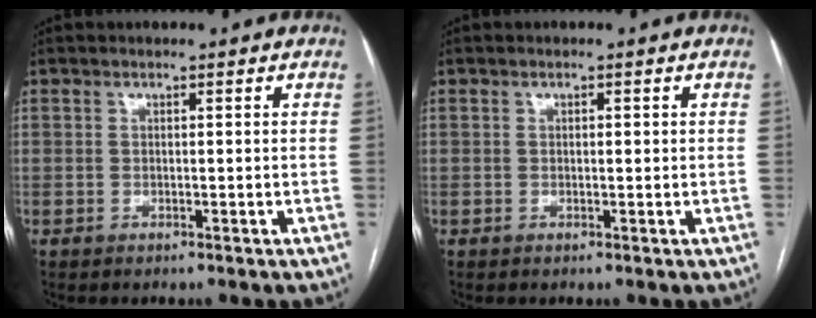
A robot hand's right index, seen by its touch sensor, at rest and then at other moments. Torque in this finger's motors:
{"motor_torque": [-0.34, 0.42, -0.05, -0.01]}